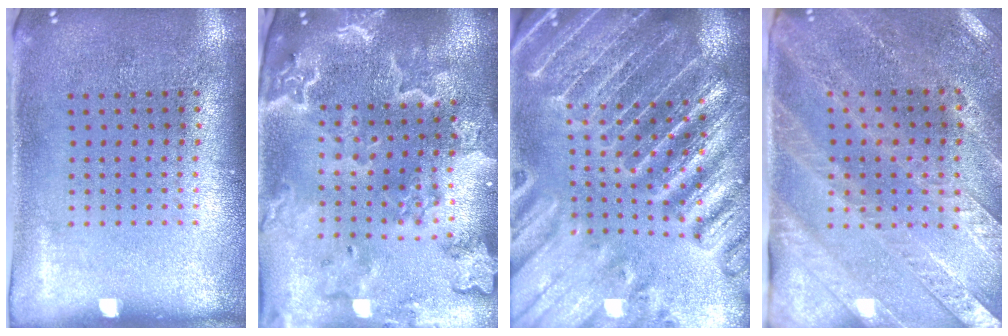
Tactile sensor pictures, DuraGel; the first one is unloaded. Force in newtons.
{"total": 3.9, "press": 3.3, "slide": 2.0}
{"total": 4.4, "press": 4.0, "slide": 1.7}
{"total": 2.7, "press": 2.5, "slide": 1.0}